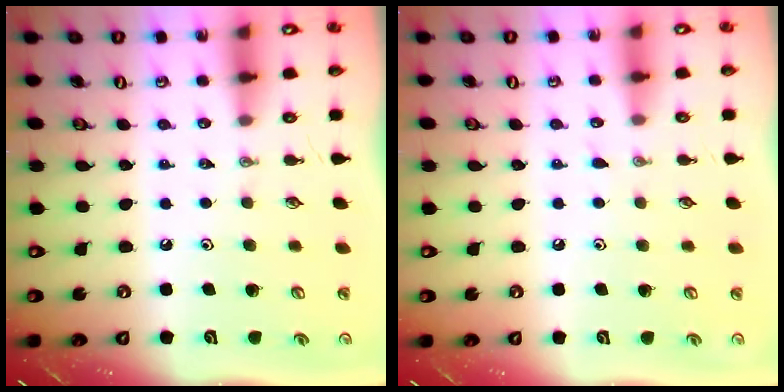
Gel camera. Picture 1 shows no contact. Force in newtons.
{"total": 4.3, "press": 4.3, "slide": 0.6}